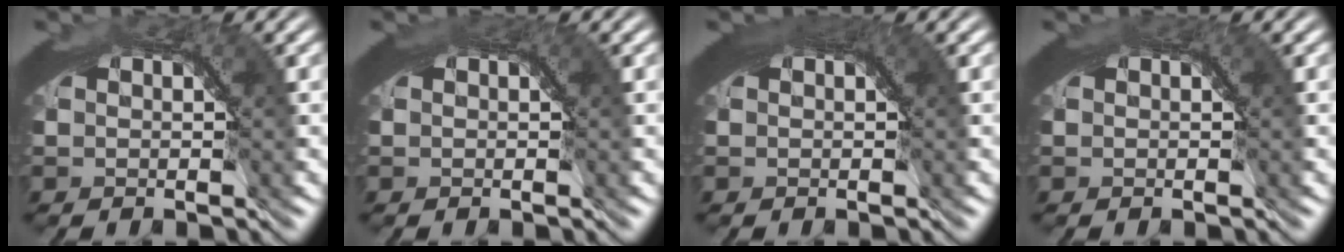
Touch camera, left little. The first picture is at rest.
{"total": 0.9, "force": [0.4, 0.2, 0.7], "torque": [-0.007, 0.001, 0.005]}
{"total": 1.8, "force": [1.0, 0.4, 1.5], "torque": [-0.014, 0.004, 0.011]}
{"total": 0.8, "force": [0.4, 0.2, 0.7], "torque": [-0.006, 0.001, 0.005]}